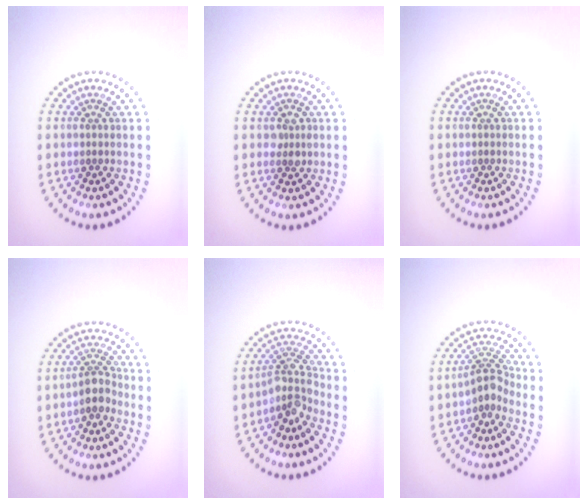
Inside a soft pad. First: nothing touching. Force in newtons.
{"total": 1.1, "press": 1.0, "slide": 0.2}
{"total": 0.0}
{"total": 2.5, "press": 2.1, "slide": 1.4}
{"total": 3.2, "press": 2.4, "slide": 2.2}
{"total": 2.9, "press": 2.2, "slide": 1.9}